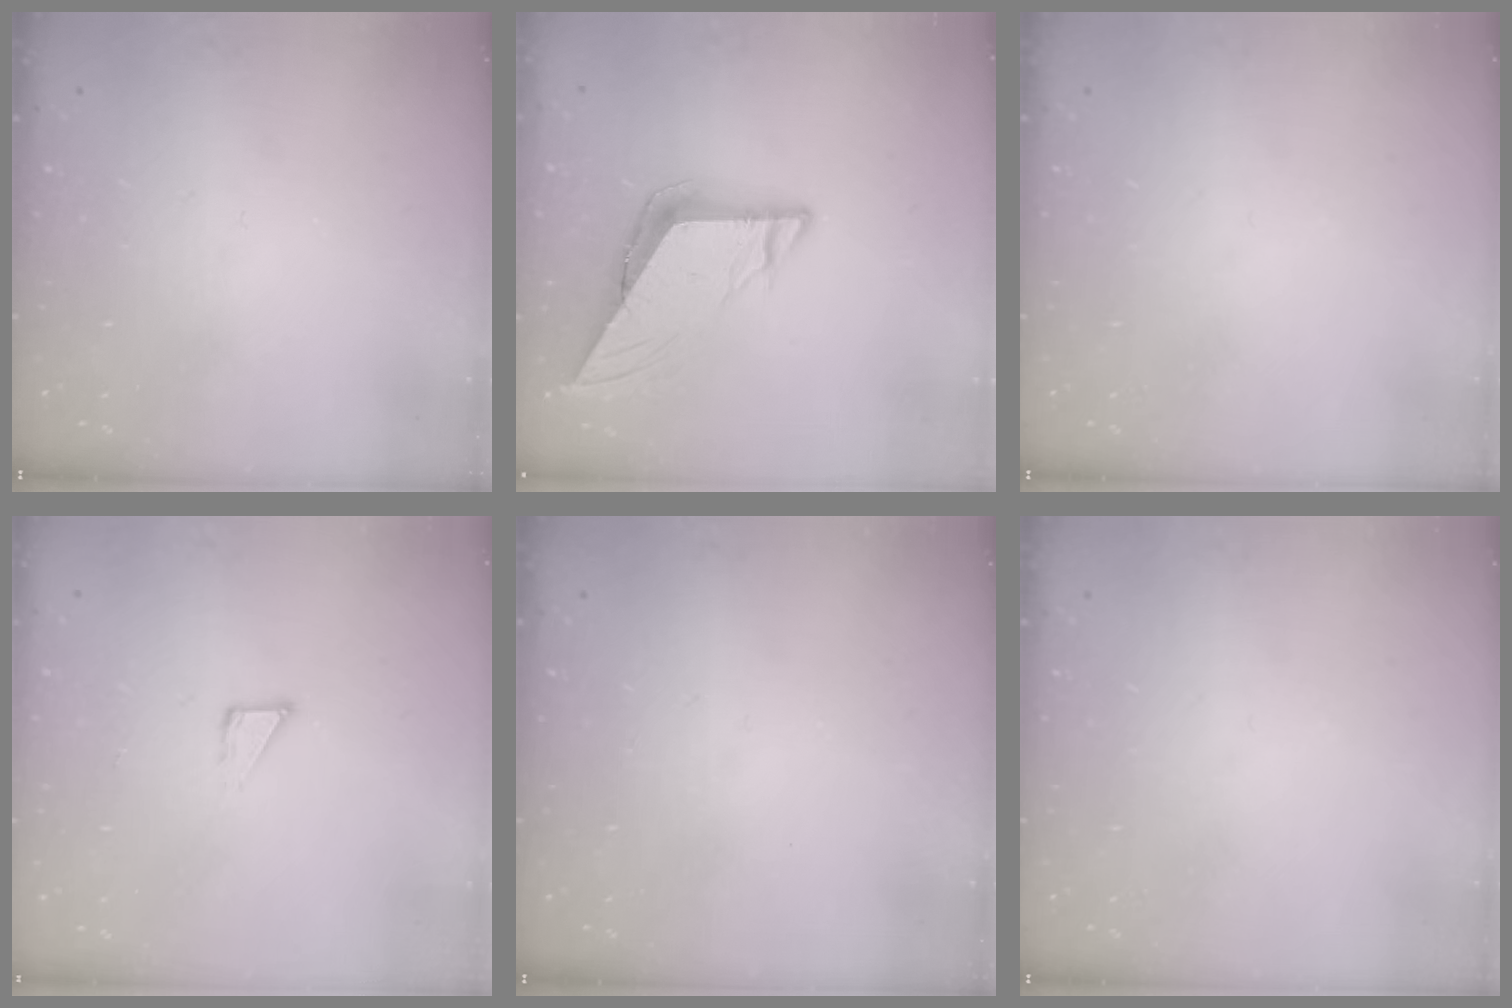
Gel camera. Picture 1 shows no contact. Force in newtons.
{"total": 8.3, "press": 8.3, "slide": 0.8}
{"total": 0.0}
{"total": 3.1, "press": 3.1, "slide": 0.2}
{"total": 0.0}
{"total": 0.0}